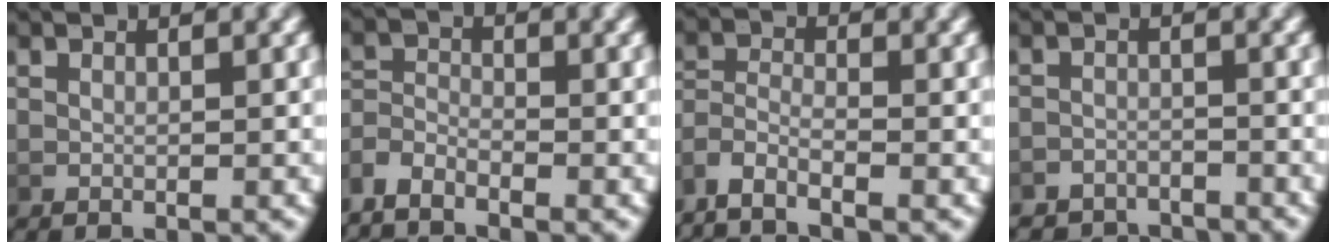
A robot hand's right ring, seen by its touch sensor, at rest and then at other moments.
{"total": 3.0, "force": [-1.6, 2.1, 1.4], "torque": [-0.047, -0.018, -0.025]}
{"total": 4.2, "force": [-2.1, 2.9, 2.3], "torque": [-0.076, -0.020, -0.035]}
{"total": 4.6, "force": [-4.4, 1.3, -0.1], "torque": [0.011, -0.014, -0.074]}